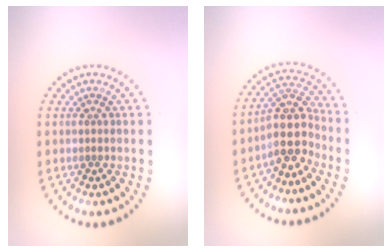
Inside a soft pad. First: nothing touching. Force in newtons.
{"total": 4.1, "press": 3.5, "slide": 2.2}